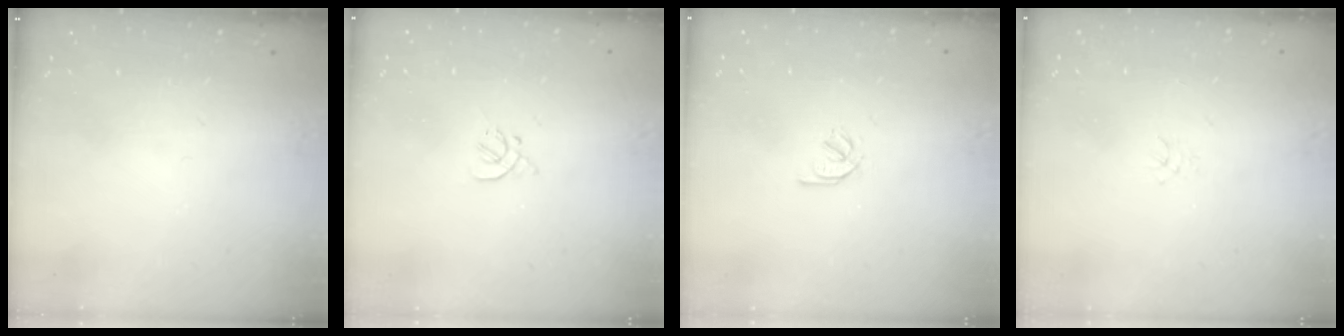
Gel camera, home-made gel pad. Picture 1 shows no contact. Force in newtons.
{"total": 1.4, "press": 1.3, "slide": 0.5}
{"total": 2.1, "press": 2.0, "slide": 0.7}
{"total": 1.2, "press": 1.1, "slide": 0.3}